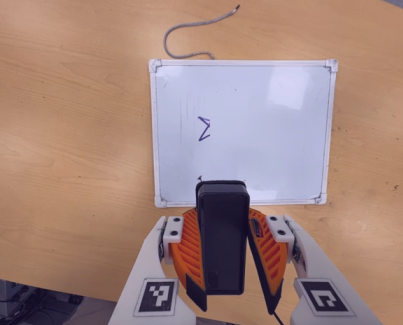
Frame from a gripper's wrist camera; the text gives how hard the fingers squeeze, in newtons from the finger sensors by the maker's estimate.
{"total": 9.3, "left": 8.3, "right": 10.3}